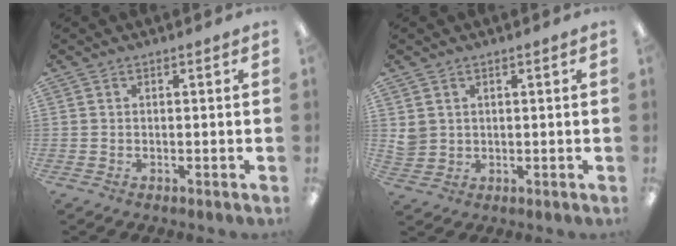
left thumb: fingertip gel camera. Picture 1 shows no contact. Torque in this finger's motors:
{"motor_torque": [0.39, 0.98, 0.44, -0.73, -0.01]}